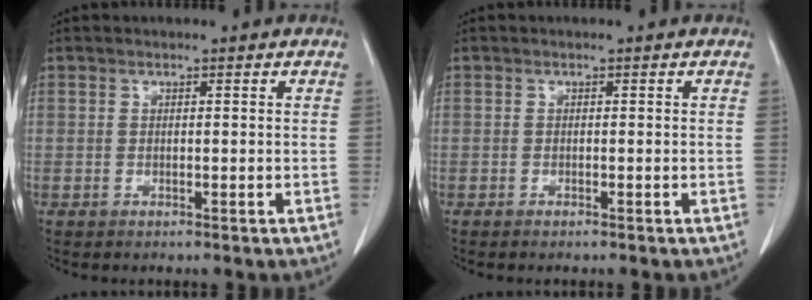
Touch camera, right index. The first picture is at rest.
{"total": 0.9, "force": [-0.7, 0.0, 0.5], "torque": [-0.013, -0.001, -0.008]}